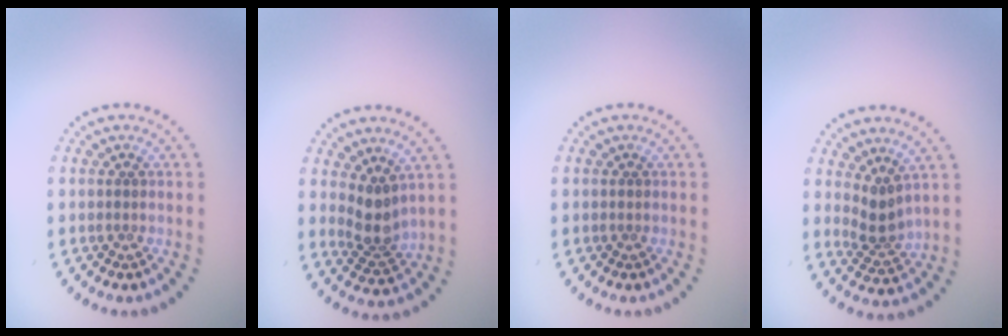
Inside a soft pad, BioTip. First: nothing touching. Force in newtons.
{"total": 2.7, "press": 2.0, "slide": 1.8}
{"total": 0.0}
{"total": 2.3, "press": 1.8, "slide": 1.5}